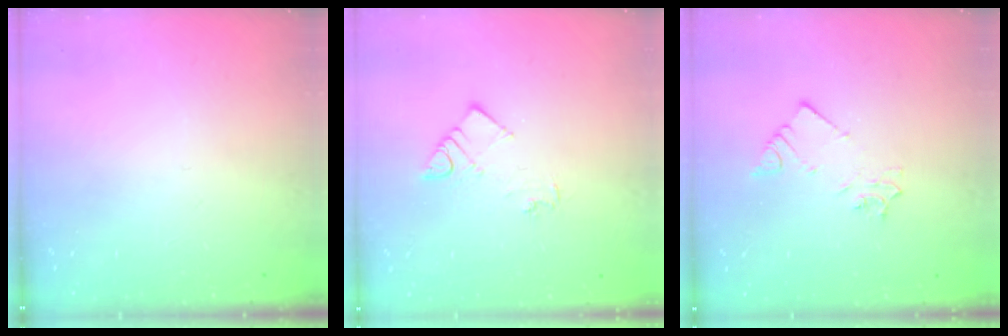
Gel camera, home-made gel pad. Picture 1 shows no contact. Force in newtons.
{"total": 5.0, "press": 5.0, "slide": 0.2}
{"total": 3.3, "press": 3.3, "slide": 0.3}